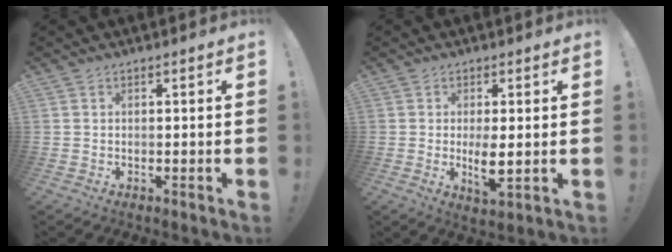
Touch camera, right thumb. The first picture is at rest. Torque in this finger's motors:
{"motor_torque": [2.27, 1.96, 1.23, -0.43, 0.27]}